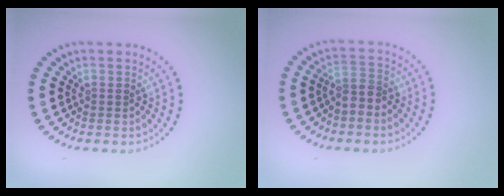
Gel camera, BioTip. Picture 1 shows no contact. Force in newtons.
{"total": 2.2, "press": 1.8, "slide": 1.1}